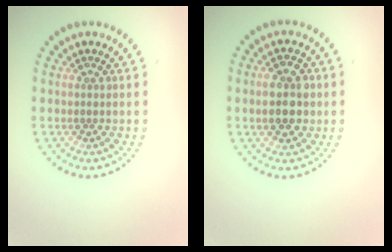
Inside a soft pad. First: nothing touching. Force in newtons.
{"total": 4.5, "press": 4.5, "slide": 0.2}